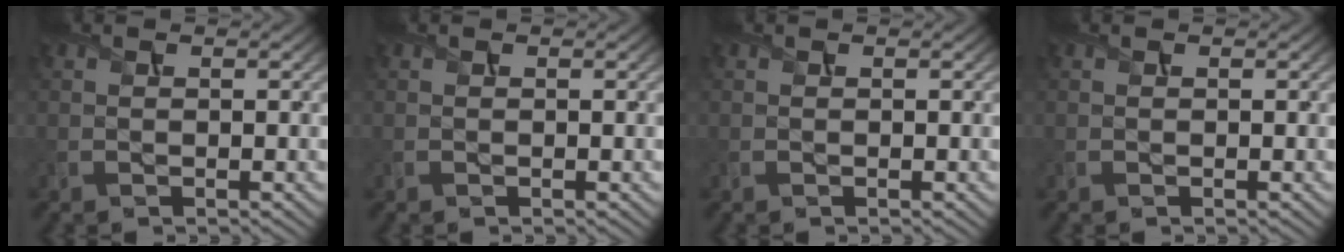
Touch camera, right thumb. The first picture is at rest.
{"total": 0.0}
{"total": 0.0}
{"total": 0.0}